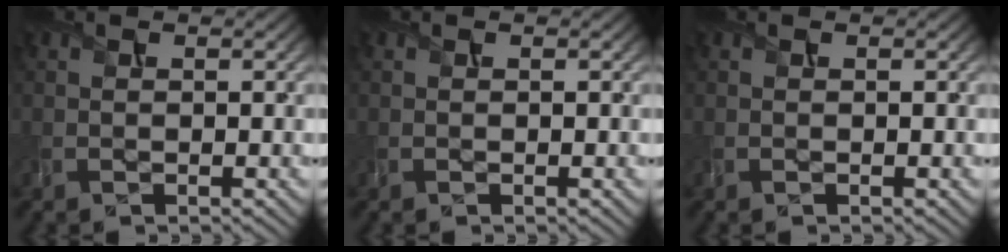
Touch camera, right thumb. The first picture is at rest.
{"total": 0.0}
{"total": 0.0}